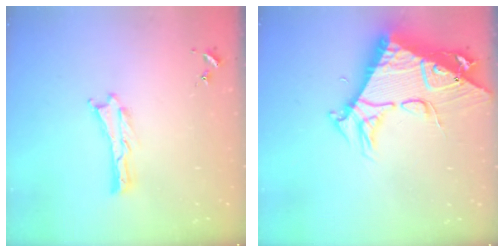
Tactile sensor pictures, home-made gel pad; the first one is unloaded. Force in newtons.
{"total": 10.8, "press": 10.8, "slide": 0.9}